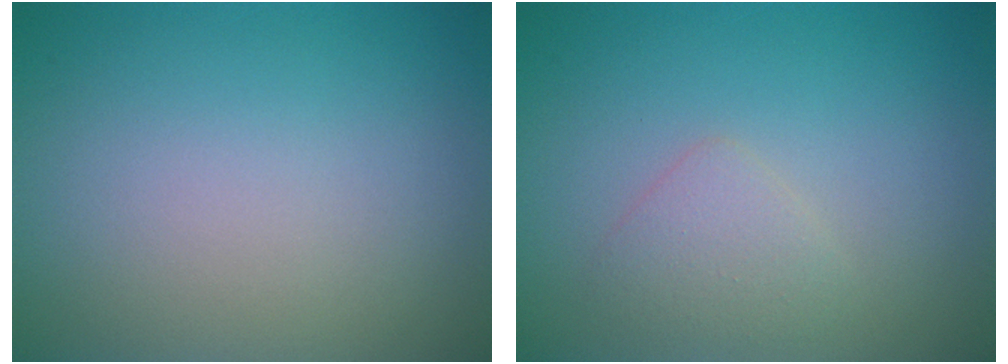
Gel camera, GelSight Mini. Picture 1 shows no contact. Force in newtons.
{"total": 1.7, "press": 1.7, "slide": 0.1}